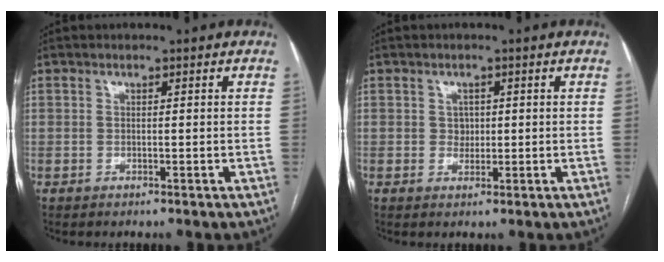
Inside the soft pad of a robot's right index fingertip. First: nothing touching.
{"total": 1.8, "force": [0.3, 1.6, 0.9], "torque": [-0.010, 0.000, 0.005]}